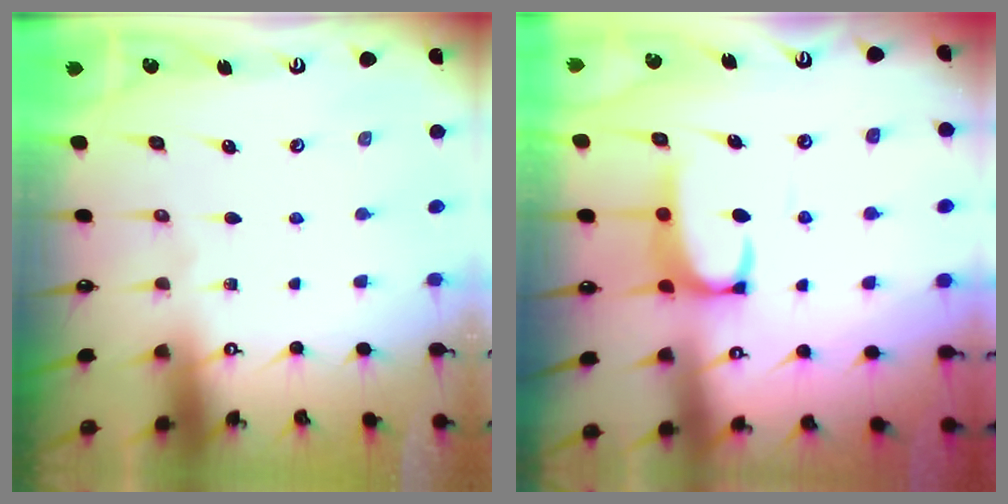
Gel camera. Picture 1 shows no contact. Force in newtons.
{"total": 3.0, "press": 2.9, "slide": 0.8}